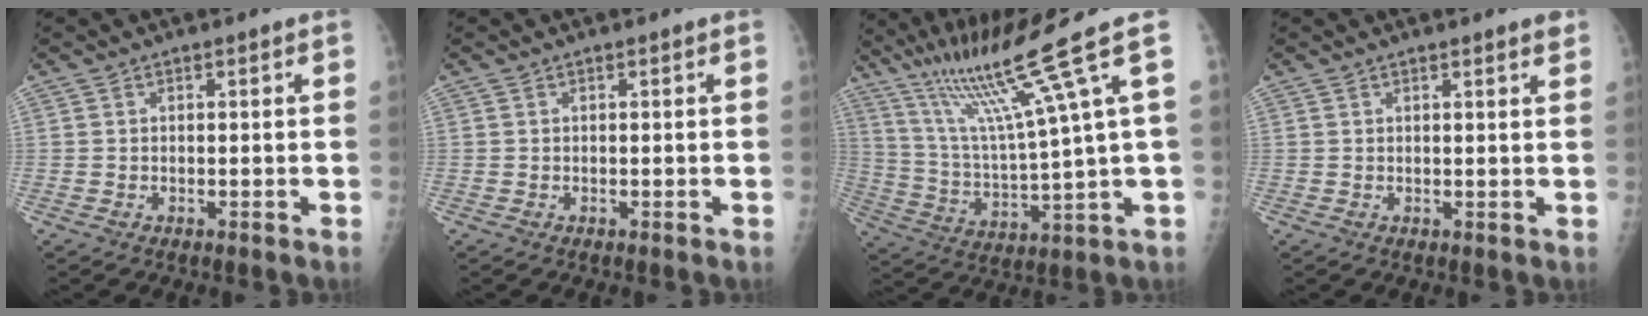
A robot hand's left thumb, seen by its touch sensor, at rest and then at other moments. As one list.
[{"total": 0.0}, {"total": 16.7, "force": [9.2, -0.9, 14.0], "torque": [-0.237, -0.034, 0.169]}, {"total": 1.9, "force": [1.4, 0.1, 1.3], "torque": [-0.015, -0.005, 0.018]}]